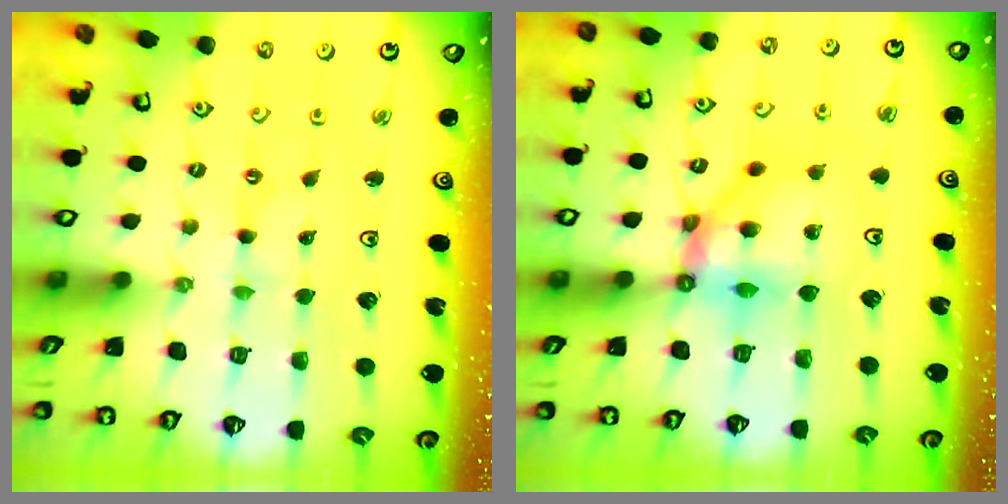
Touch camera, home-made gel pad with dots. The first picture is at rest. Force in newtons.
{"total": 9.4, "press": 9.4, "slide": 1.1}